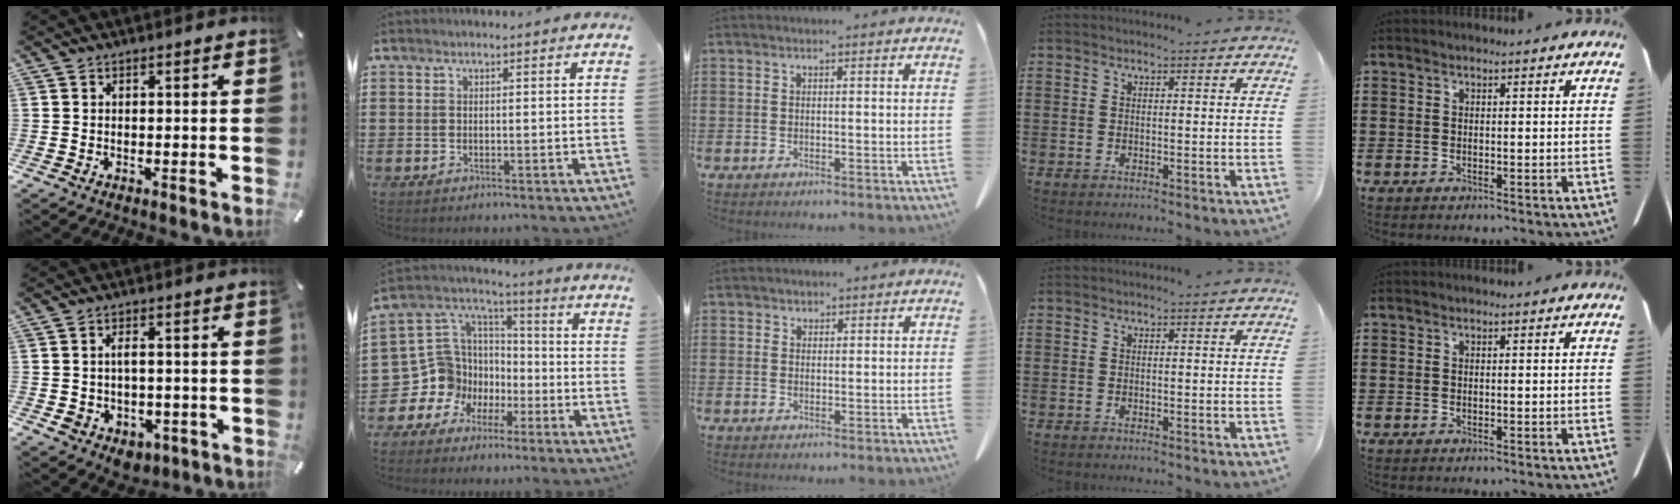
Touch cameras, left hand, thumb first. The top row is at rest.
{"thumb": {"total": 5.1, "force": [-0.3, 4.0, 3.1], "torque": [-0.052, 0.005, -0.004]}, "index": {"total": 9.3, "force": [-2.7, 8.9, 0.5], "torque": [-0.068, -0.013, -0.046]}, "middle": {"total": 1.4, "force": [1.3, 0.7, -0.1], "torque": [-0.003, 0.001, 0.026]}}